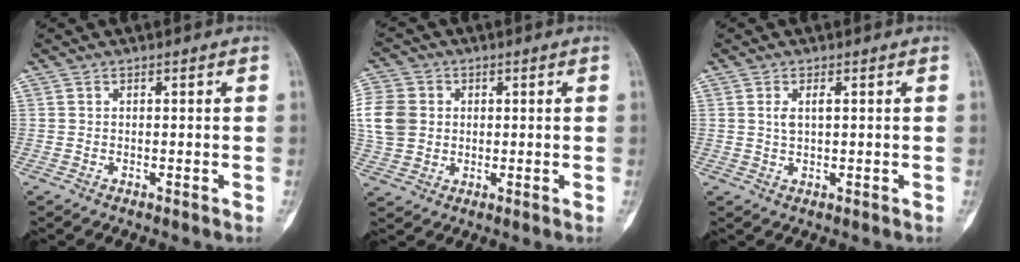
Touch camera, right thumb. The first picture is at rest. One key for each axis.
{"total": 14.1, "fx": 1.8, "fy": 12.1, "fz": 7.1, "tx": -0.171, "ty": 0.017, "tz": 0.040}
{"total": 2.5, "fx": 0.7, "fy": 1.0, "fz": 2.2, "tx": -0.042, "ty": -0.001, "tz": 0.014}